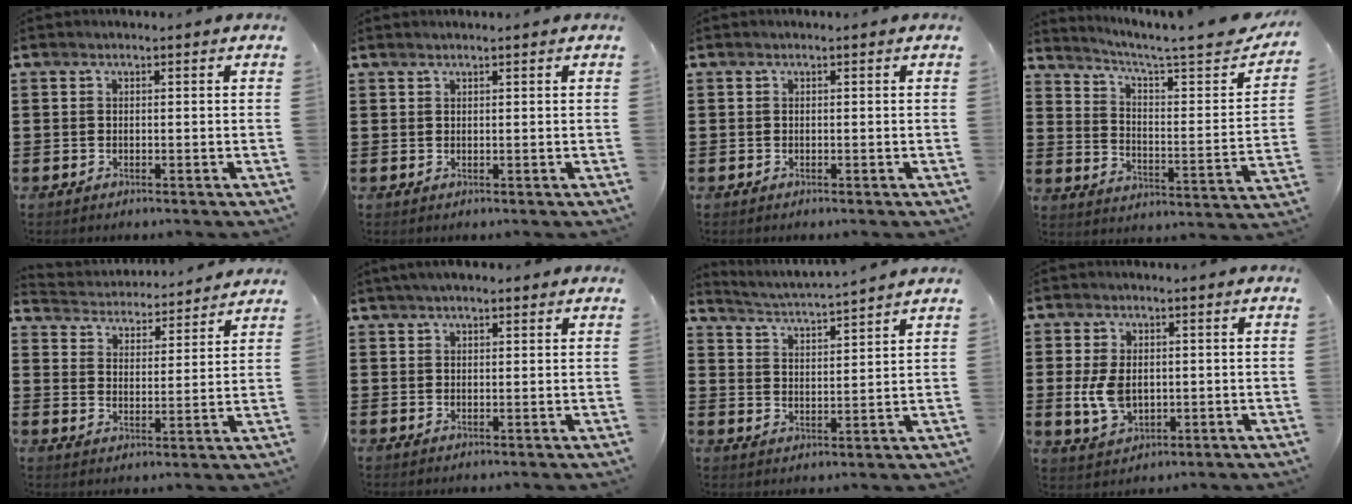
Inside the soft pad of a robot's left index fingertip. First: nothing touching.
{"total": 0.6, "force": [0.5, -0.1, 0.3], "torque": [-0.005, -0.002, 0.010]}
{"total": 0.0}
{"total": 5.1, "force": [4.3, 0.1, 2.8], "torque": [-0.062, -0.042, 0.061]}
{"total": 4.0, "force": [3.9, 0.2, -0.4], "torque": [-0.019, -0.031, 0.063]}
{"total": 2.7, "force": [2.1, 0.8, 1.4], "torque": [-0.030, 0.007, 0.039]}
{"total": 3.6, "force": [3.5, -0.9, 0.3], "torque": [-0.024, -0.031, 0.055]}
{"total": 5.6, "force": [0.1, 3.7, 4.2], "torque": [-0.105, 0.002, -0.002]}